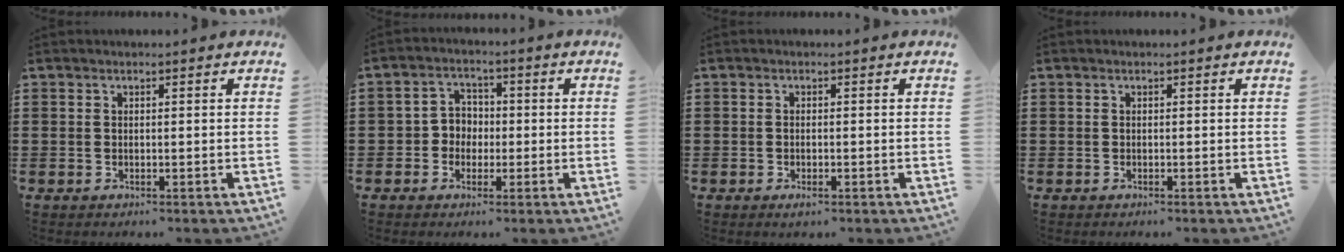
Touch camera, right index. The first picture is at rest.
{"total": 3.6, "force": [-0.9, 3.2, 1.3], "torque": [-0.036, 0.011, -0.023]}
{"total": 0.9, "force": [-0.4, 0.1, 0.8], "torque": [-0.016, -0.008, -0.005]}
{"total": 0.0}